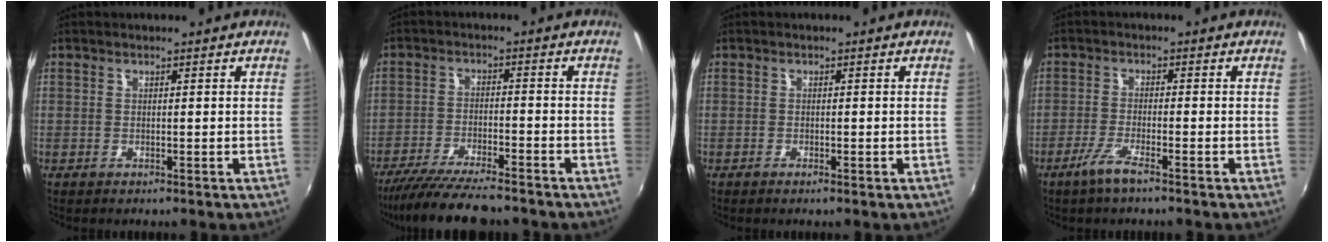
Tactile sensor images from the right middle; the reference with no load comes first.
{"total": 12.8, "force": [-11.1, 1.7, 6.1], "torque": [-0.133, -0.027, -0.185]}
{"total": 0.8, "force": [-0.6, 0.1, 0.5], "torque": [-0.008, 0.000, -0.010]}
{"total": 4.3, "force": [-3.0, 0.2, 3.0], "torque": [-0.074, -0.007, -0.061]}